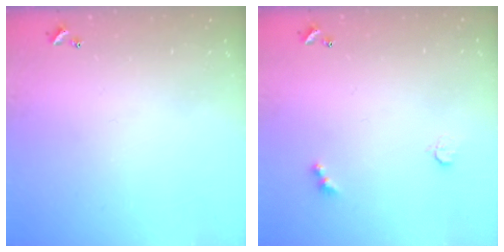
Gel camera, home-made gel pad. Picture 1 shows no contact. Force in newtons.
{"total": 2.9, "press": 2.8, "slide": 0.7}